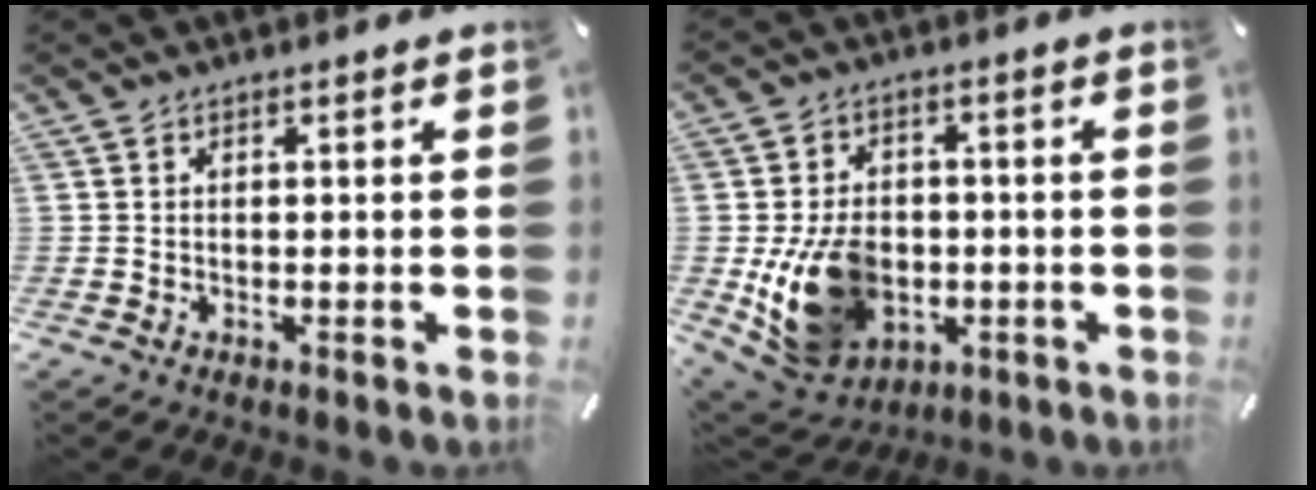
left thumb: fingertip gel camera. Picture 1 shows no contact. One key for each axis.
{"total": 15.3, "fx": -2.8, "fy": 11.8, "fz": 9.3, "tx": -0.189, "ty": 0.003, "tz": -0.045}